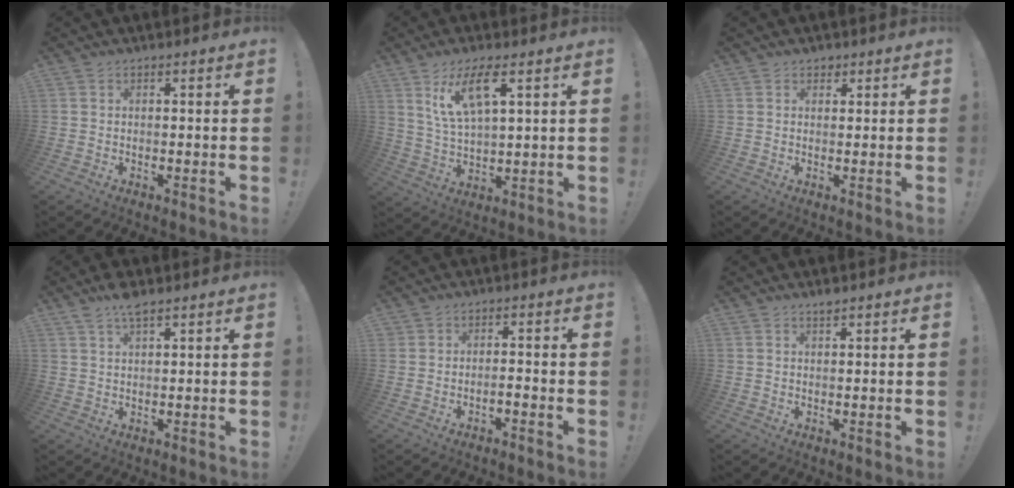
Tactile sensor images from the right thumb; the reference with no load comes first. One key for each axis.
{"total": 10.8, "fx": 6.0, "fy": 3.2, "fz": 8.4, "tx": -0.162, "ty": -0.013, "tz": 0.107}
{"total": 2.1, "fx": 1.6, "fy": 1.2, "fz": 0.5, "tx": 0.003, "ty": -0.008, "tz": 0.027}
{"total": 5.1, "fx": 4.0, "fy": 1.4, "fz": 2.9, "tx": -0.040, "ty": -0.021, "tz": 0.068}
{"total": 1.6, "fx": -1.3, "fy": 0.4, "fz": 0.8, "tx": -0.010, "ty": 0.003, "tz": -0.024}
{"total": 1.1, "fx": 1.0, "fy": -0.1, "fz": 0.5, "tx": -0.003, "ty": -0.004, "tz": 0.017}